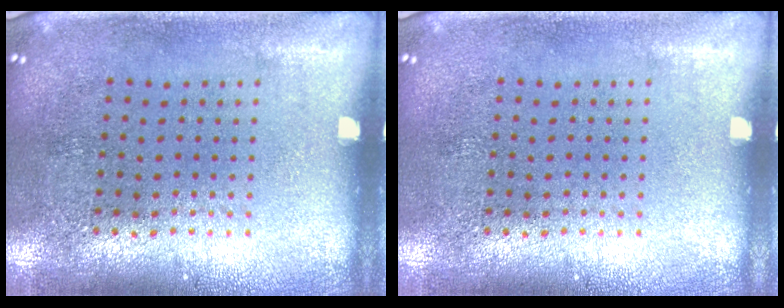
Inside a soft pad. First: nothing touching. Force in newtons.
{"total": 0.0}